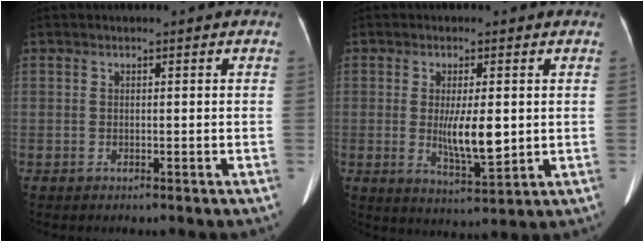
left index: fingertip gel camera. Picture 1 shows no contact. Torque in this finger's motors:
{"motor_torque": [1.30, 0.08, 0.77, 0.09]}